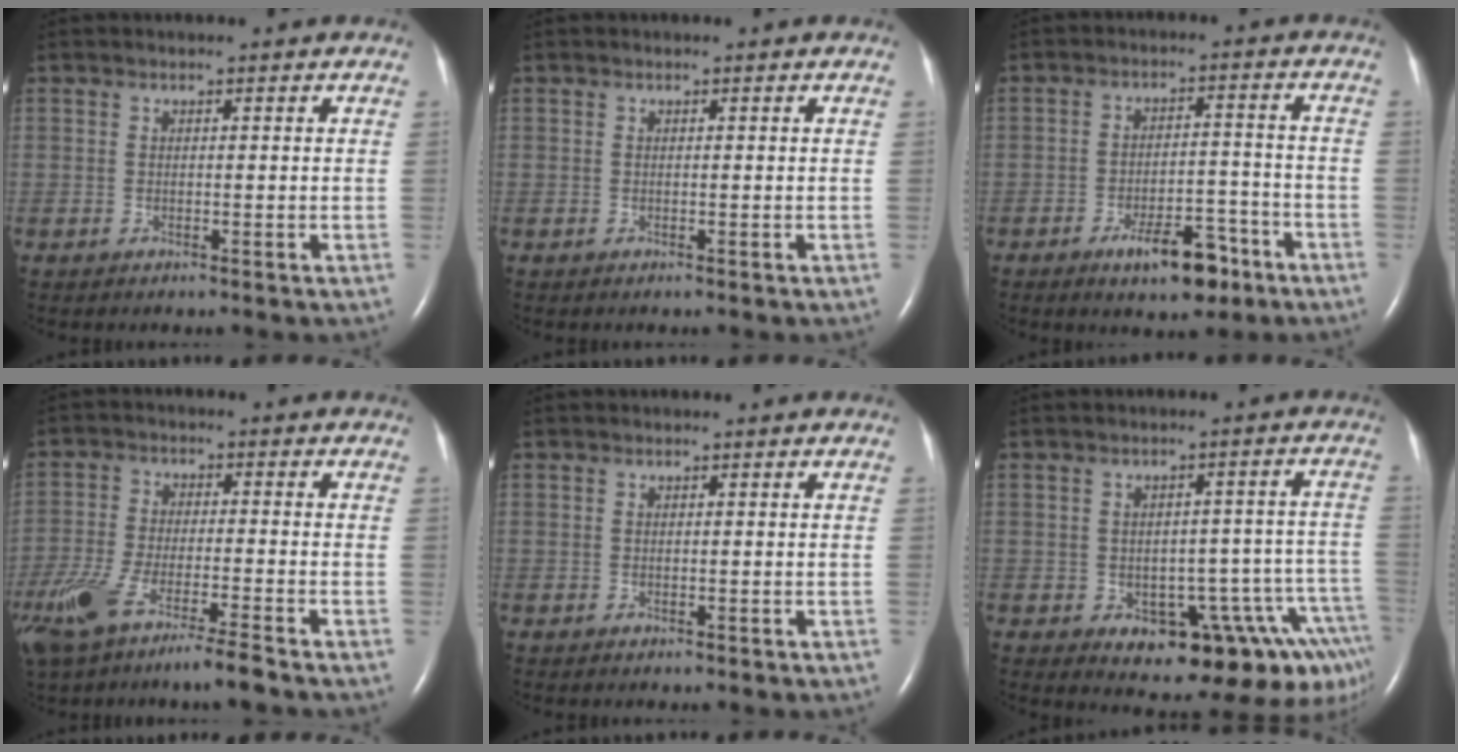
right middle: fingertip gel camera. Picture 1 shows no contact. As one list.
[{"total": 0.0}, {"total": 7.9, "force": [-5.0, 3.0, 5.3], "torque": [-0.083, 0.006, -0.074]}, {"total": 11.1, "force": [-7.7, 1.0, 7.9], "torque": [-0.158, -0.021, -0.139]}, {"total": 0.0}, {"total": 14.2, "force": [-7.7, 5.3, 10.7], "torque": [-0.061, 0.037, -0.087]}]